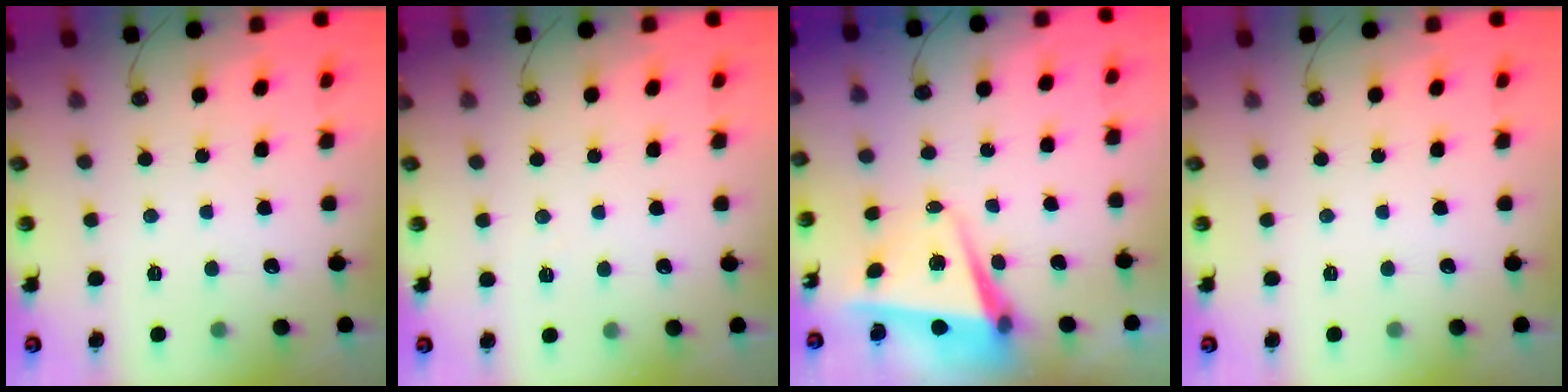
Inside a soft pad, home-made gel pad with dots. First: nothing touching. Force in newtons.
{"total": 4.1, "press": 1.9, "slide": 3.6}
{"total": 7.2, "press": 7.2, "slide": 0.4}
{"total": 0.0}